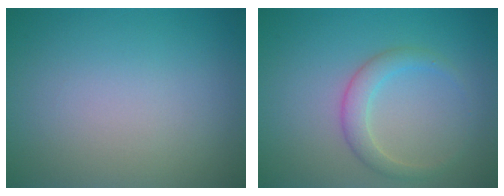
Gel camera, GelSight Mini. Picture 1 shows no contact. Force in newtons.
{"total": 2.3, "press": 2.3, "slide": 0.1}